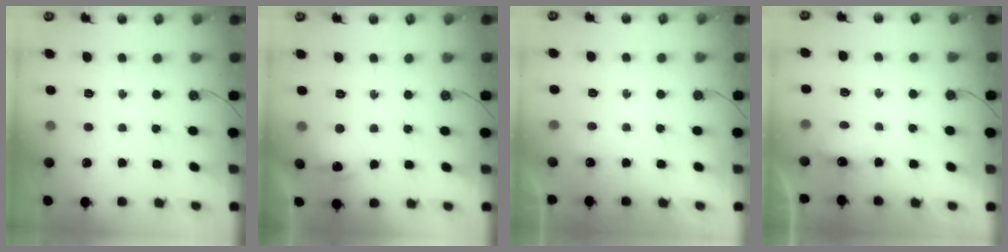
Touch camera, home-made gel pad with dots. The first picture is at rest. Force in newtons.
{"total": 7.3, "press": 7.2, "slide": 0.8}
{"total": 2.2, "press": 2.1, "slide": 0.4}
{"total": 3.0, "press": 3.0, "slide": 0.5}